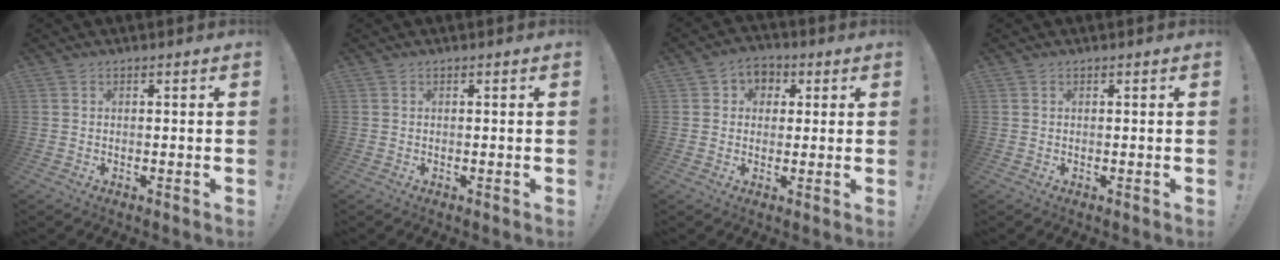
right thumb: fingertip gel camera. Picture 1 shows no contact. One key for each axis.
{"total": 0.0}
{"total": 5.5, "fx": 0.6, "fy": 5.1, "fz": 1.8, "tx": -0.021, "ty": 0.008, "tz": 0.014}
{"total": 0.0}